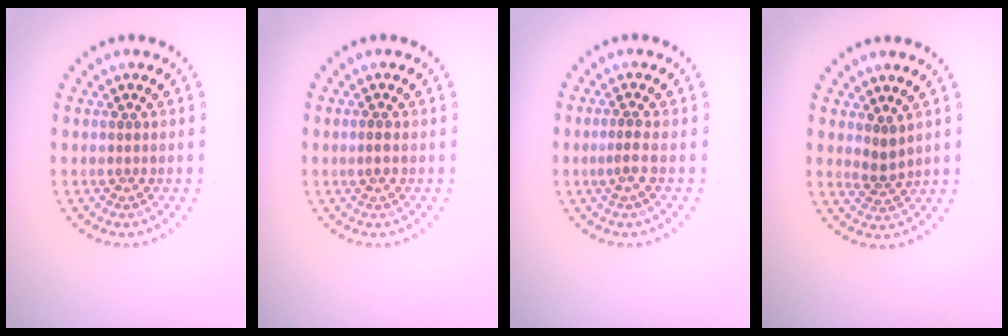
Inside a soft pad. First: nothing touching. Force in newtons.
{"total": 0.8, "press": 0.8, "slide": 0.1}
{"total": 1.0, "press": 0.8, "slide": 0.7}
{"total": 1.5, "press": 1.2, "slide": 1.0}